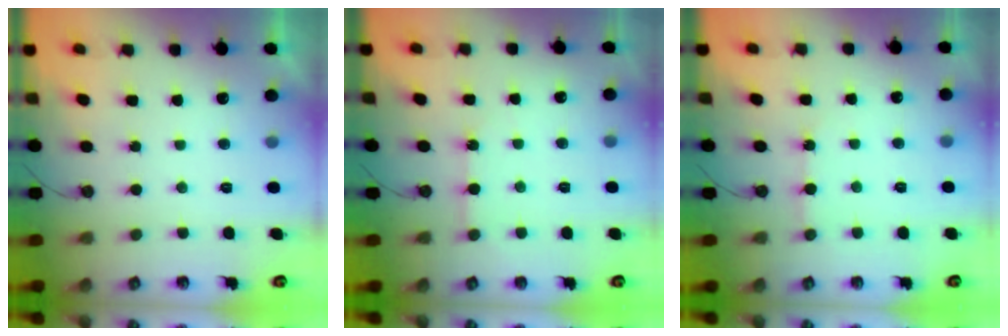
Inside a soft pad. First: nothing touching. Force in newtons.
{"total": 6.4, "press": 6.3, "slide": 0.7}
{"total": 3.3, "press": 3.3, "slide": 0.4}